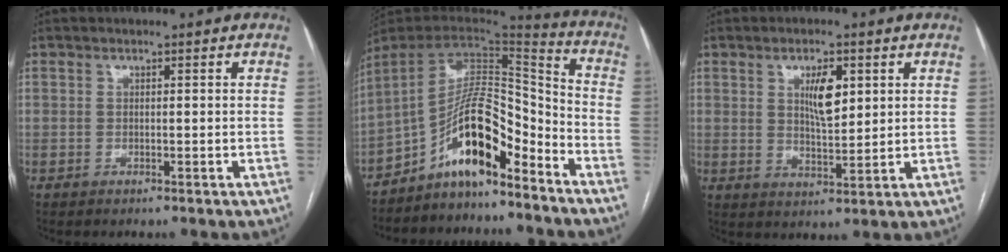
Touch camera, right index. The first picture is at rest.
{"total": 13.4, "force": [-9.2, 3.4, 9.1], "torque": [-0.154, 0.032, -0.161]}
{"total": 5.8, "force": [2.0, 1.8, 5.1], "torque": [-0.090, -0.003, 0.039]}